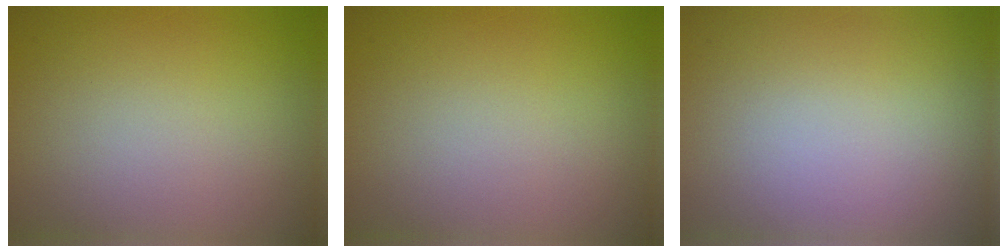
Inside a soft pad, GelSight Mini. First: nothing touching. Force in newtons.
{"total": 0.0}
{"total": 0.5, "press": 0.5, "slide": 0.0}